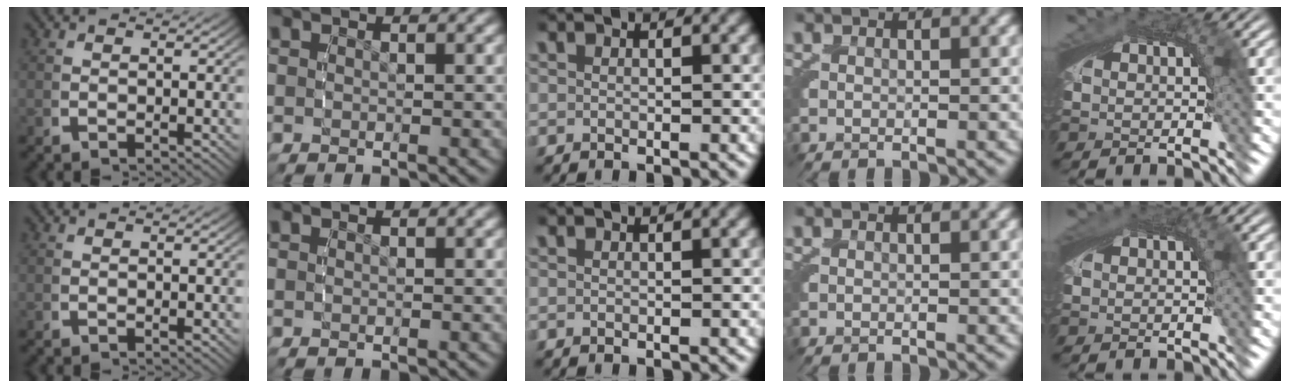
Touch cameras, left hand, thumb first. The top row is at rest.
{"little": {"total": 0.7, "force": [0.2, 0.1, 0.6], "torque": [-0.009, 0.001, 0.004]}}